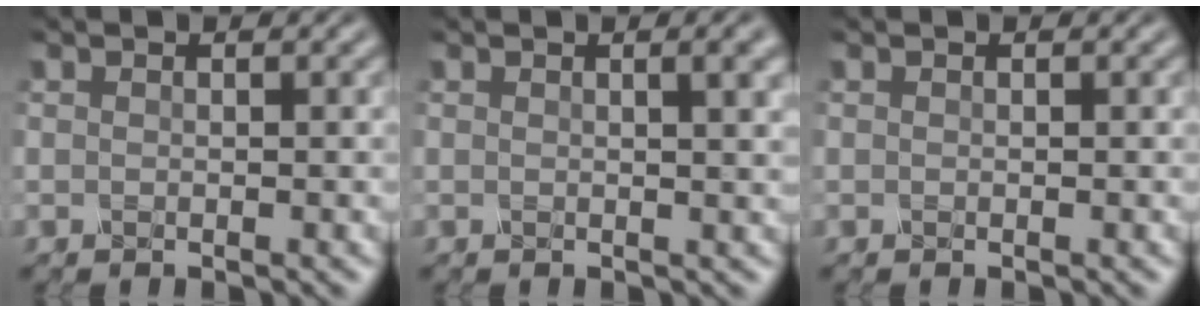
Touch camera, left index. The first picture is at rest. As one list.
[{"total": 3.8, "force": [1.7, 1.5, 3.1], "torque": [-0.025, 0.016, 0.012]}, {"total": 0.0}]